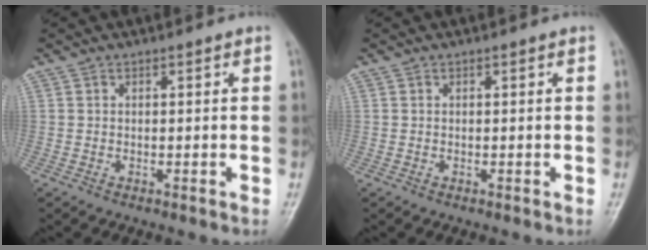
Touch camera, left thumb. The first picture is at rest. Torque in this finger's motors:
{"motor_torque": [0.00, 0.00, 0.00, 0.00, 0.00]}